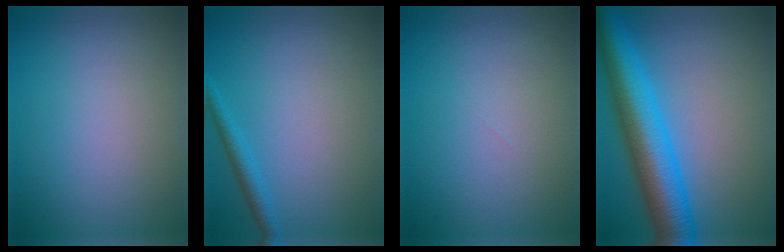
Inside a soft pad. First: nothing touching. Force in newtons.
{"total": 2.3, "press": 2.3, "slide": 0.0}
{"total": 0.0}
{"total": 9.2, "press": 9.2, "slide": 0.3}